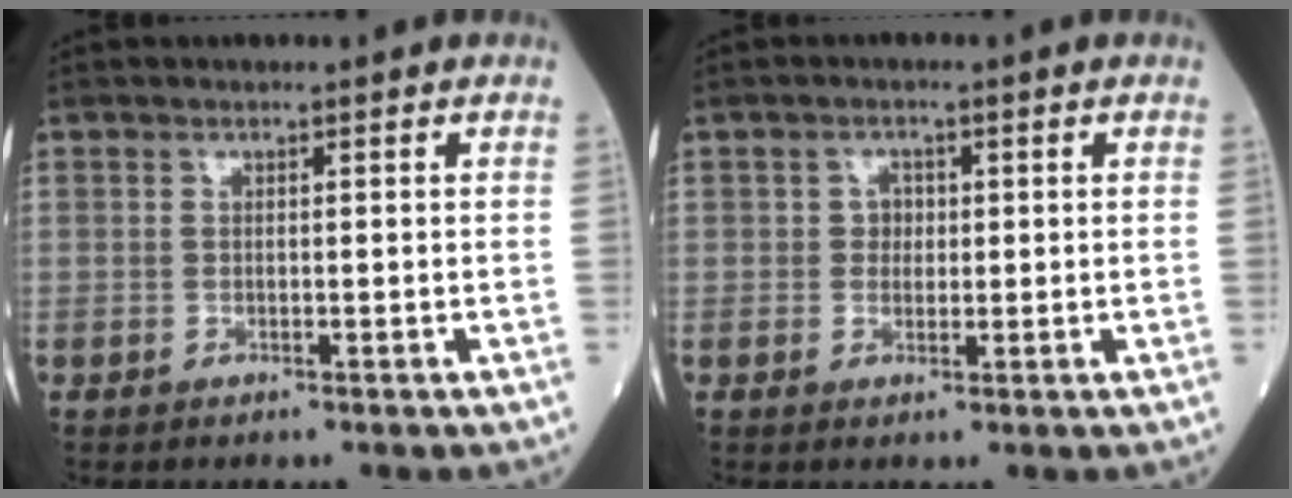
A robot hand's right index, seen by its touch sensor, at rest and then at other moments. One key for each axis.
{"total": 2.0, "fx": 0.3, "fy": 1.7, "fz": 1.0, "tx": -0.010, "ty": 0.002, "tz": 0.002}